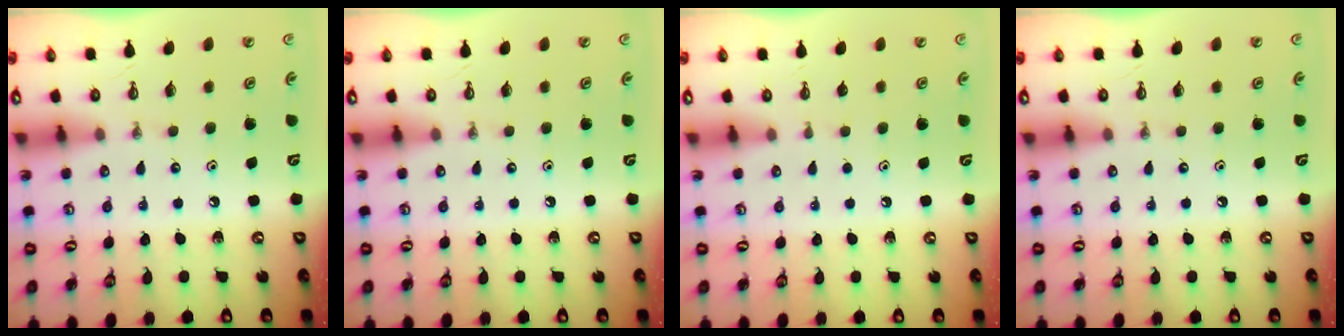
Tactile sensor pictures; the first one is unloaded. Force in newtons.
{"total": 0.0}
{"total": 0.9, "press": 0.1, "slide": 0.9}
{"total": 0.0}